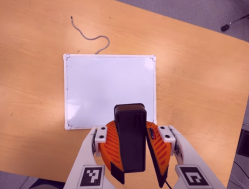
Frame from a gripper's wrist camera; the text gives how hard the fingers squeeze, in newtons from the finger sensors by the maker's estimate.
{"total": 10.2, "left": 9.9, "right": 10.6}